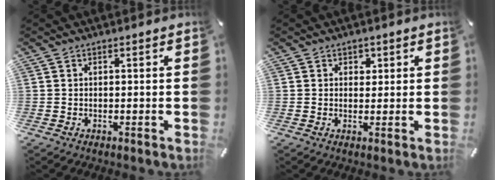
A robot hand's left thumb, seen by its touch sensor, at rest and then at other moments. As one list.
[{"total": 1.8, "force": [0.7, 1.6, 0.4], "torque": [0.006, -0.001, 0.007]}]